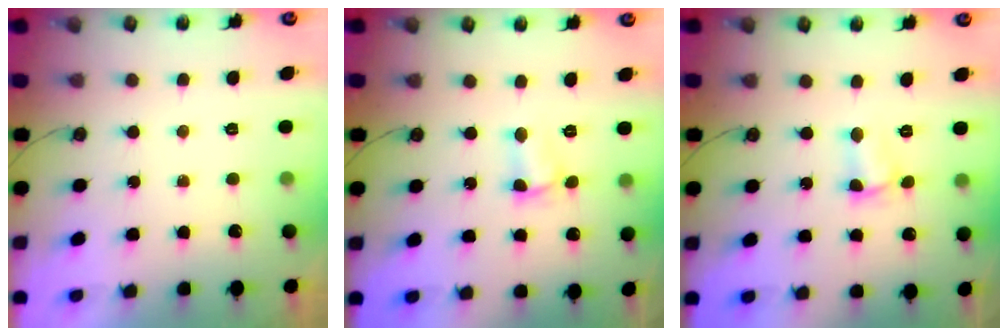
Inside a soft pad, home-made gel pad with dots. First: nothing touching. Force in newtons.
{"total": 2.6, "press": 2.3, "slide": 1.1}
{"total": 2.6, "press": 2.3, "slide": 1.1}